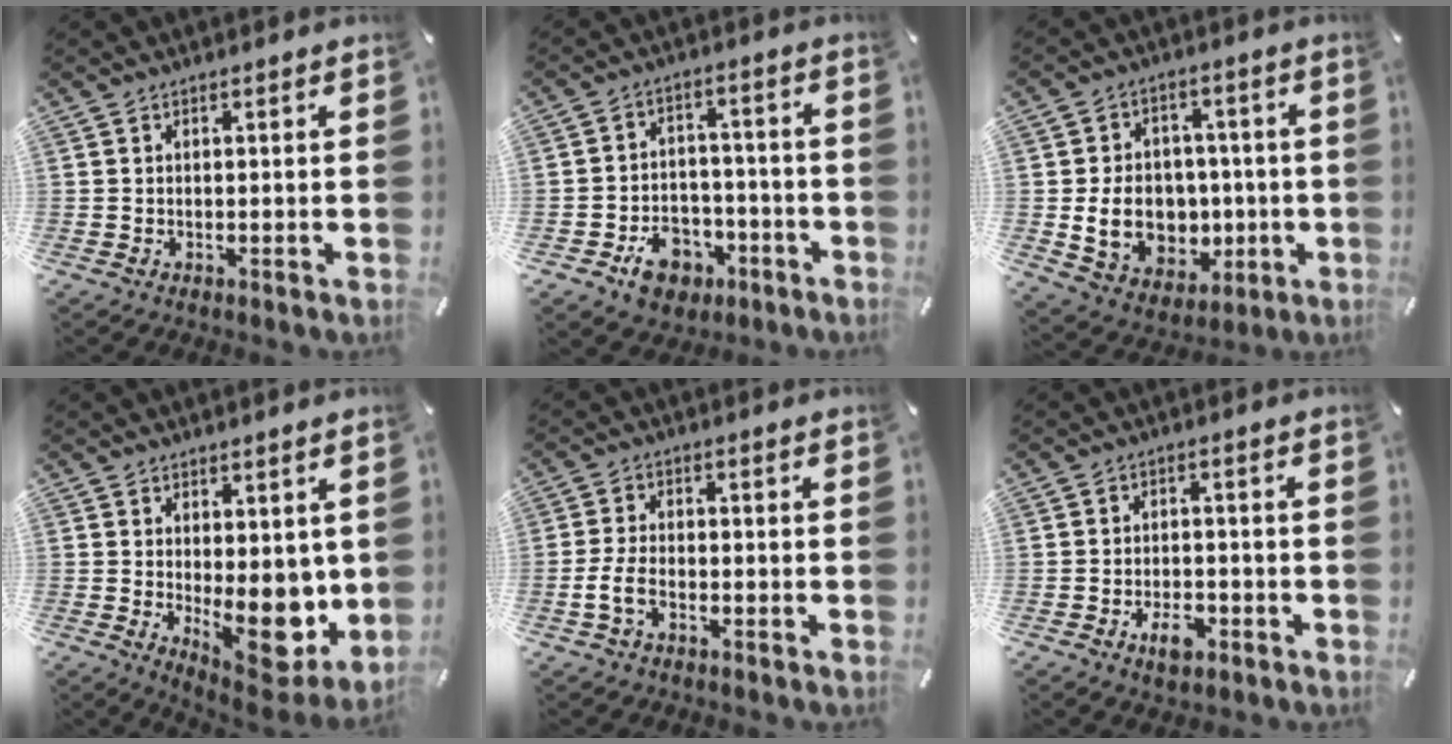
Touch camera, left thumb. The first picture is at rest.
{"total": 9.9, "force": [-4.9, 7.5, 4.3], "torque": [-0.055, 0.043, -0.081]}
{"total": 12.9, "force": [-1.4, 11.0, 6.6], "torque": [-0.129, 0.013, -0.009]}
{"total": 12.5, "force": [-0.8, 6.5, 10.6], "torque": [-0.108, -0.023, 0.002]}
{"total": 4.9, "force": [-2.2, 2.6, 3.6], "torque": [-0.076, 0.006, -0.042]}
{"total": 5.2, "force": [-2.8, 2.8, 3.3], "torque": [-0.063, 0.011, -0.050]}